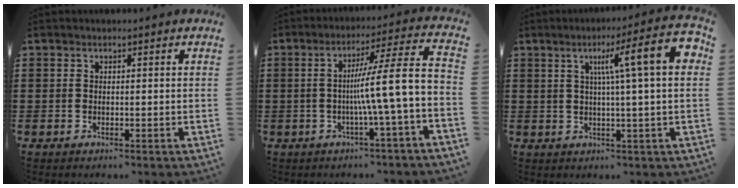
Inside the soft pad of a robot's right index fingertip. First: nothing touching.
{"total": 10.1, "force": [-1.4, -0.2, 10.0], "torque": [-0.164, -0.021, -0.035]}
{"total": 10.8, "force": [2.8, 0.5, 10.4], "torque": [-0.175, -0.005, 0.037]}